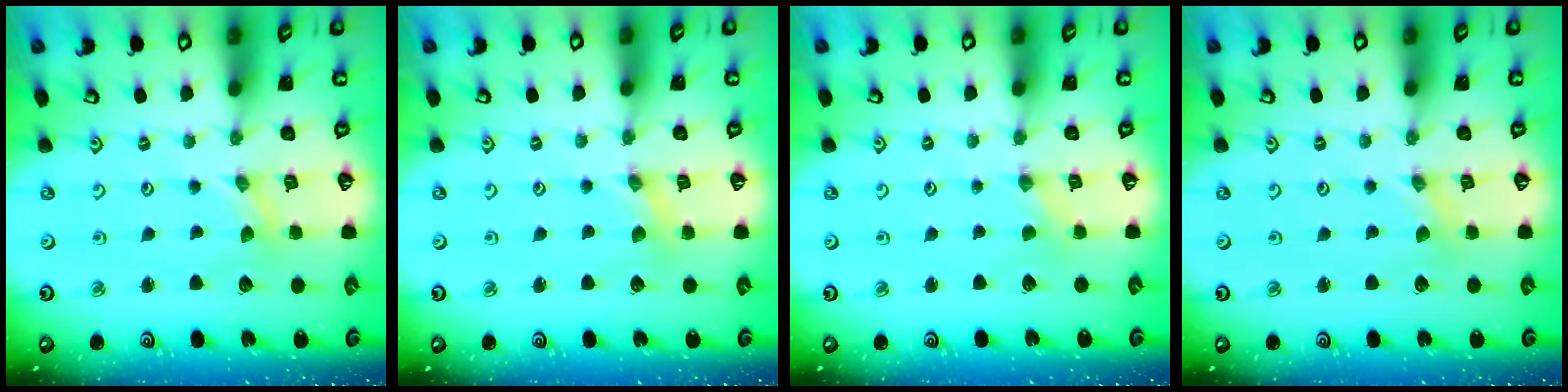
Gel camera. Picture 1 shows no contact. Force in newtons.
{"total": 0.7, "press": 0.6, "slide": 0.1}
{"total": 0.0}
{"total": 0.0}